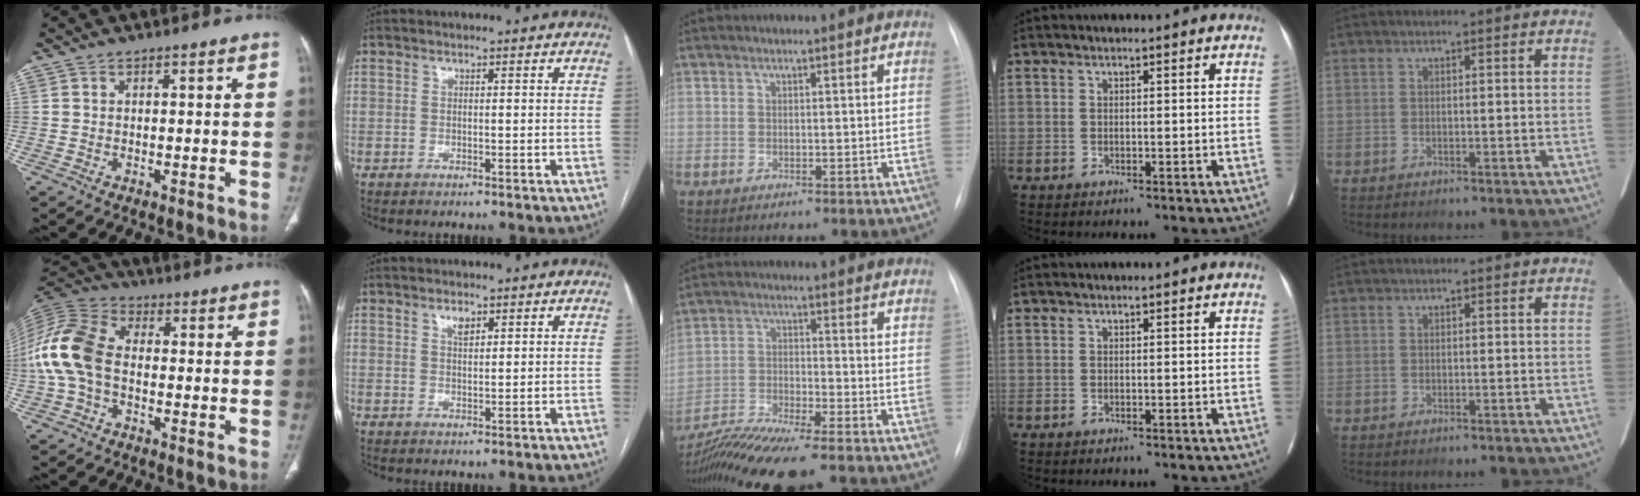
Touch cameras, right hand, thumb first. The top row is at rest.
{"thumb": {"total": 13.4, "force": [-1.3, 8.7, 10.1], "torque": [-0.225, 0.032, -0.032]}, "index": {"total": 2.0, "force": [1.2, 0.8, 1.4], "torque": [-0.025, 0.000, 0.022]}, "middle": {"total": 12.3, "force": [-10.4, 0.4, 6.5], "torque": [-0.119, -0.018, -0.178]}}